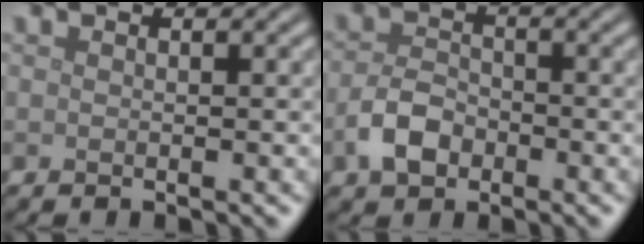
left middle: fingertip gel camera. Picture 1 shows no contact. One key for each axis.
{"total": 3.5, "fx": -1.7, "fy": 2.3, "fz": 2.0, "tx": -0.037, "ty": 0.004, "tz": -0.039}